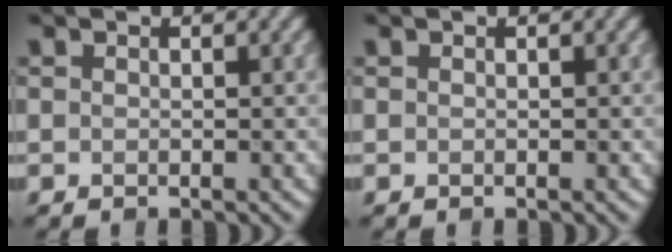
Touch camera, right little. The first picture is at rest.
{"total": 0.0}